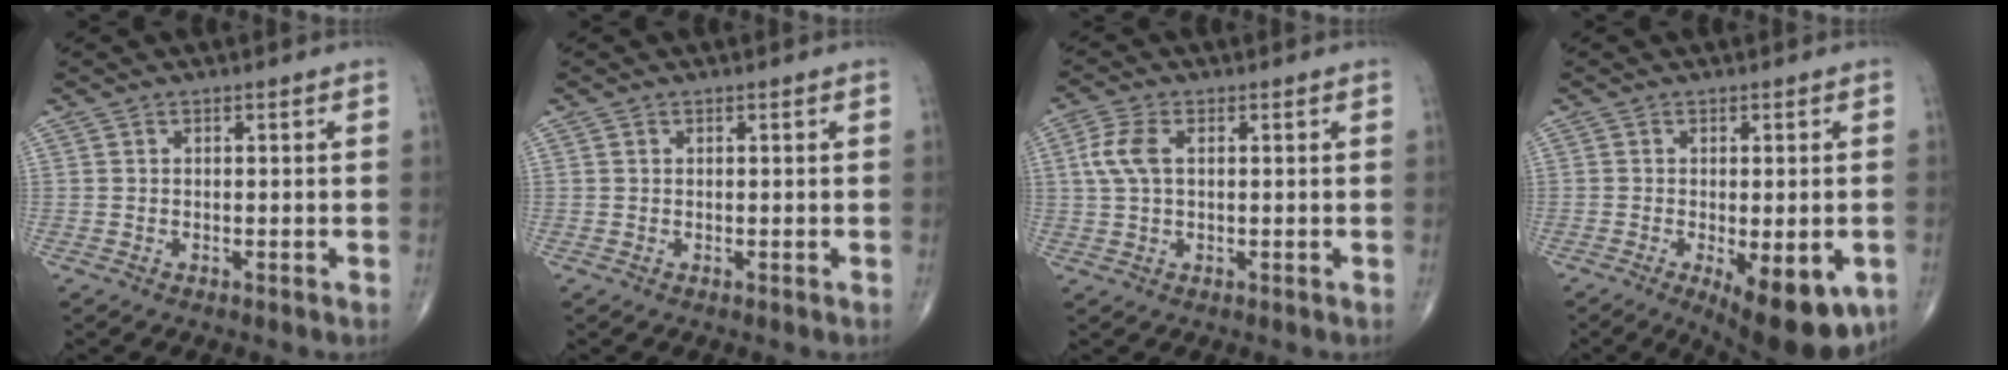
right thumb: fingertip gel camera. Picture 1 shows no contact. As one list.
[{"total": 0.0}, {"total": 5.3, "force": [1.0, 2.9, 4.3], "torque": [-0.111, 0.012, 0.017]}, {"total": 13.4, "force": [-5.3, 5.2, 11.2], "torque": [-0.127, -0.010, -0.062]}]